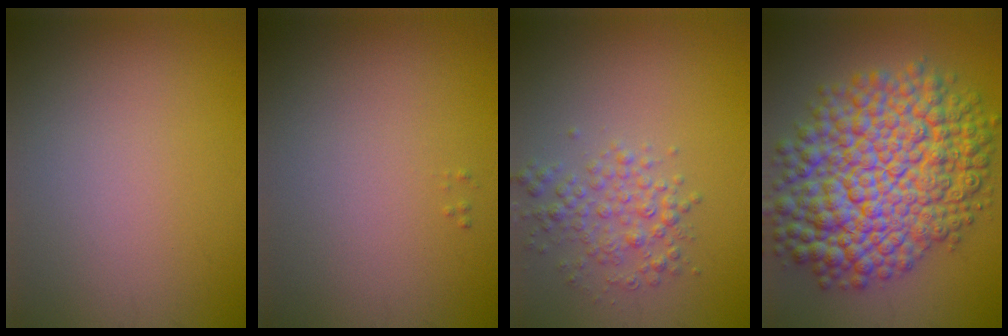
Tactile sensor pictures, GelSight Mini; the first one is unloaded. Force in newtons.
{"total": 0.0}
{"total": 2.8, "press": 2.8, "slide": 0.0}
{"total": 13.9, "press": 13.9, "slide": 0.3}